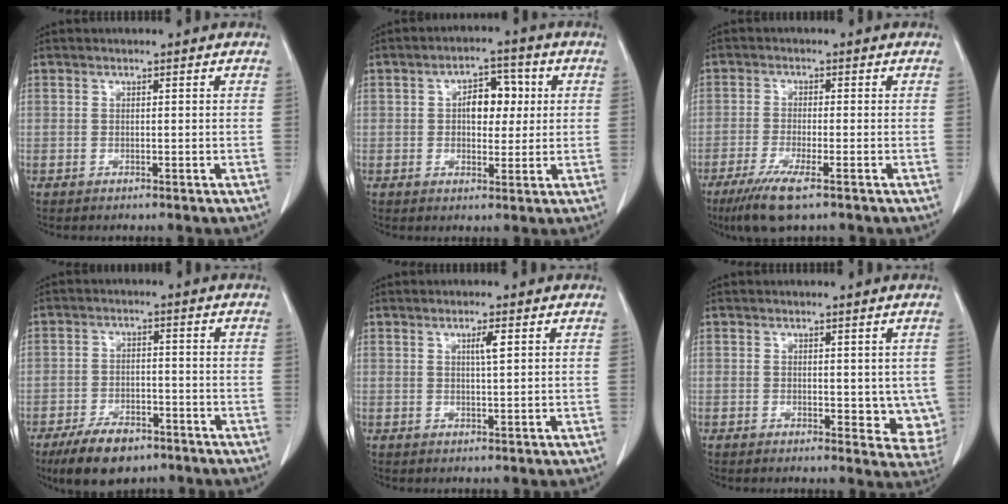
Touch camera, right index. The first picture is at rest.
{"total": 6.1, "force": [1.0, 3.6, 4.9], "torque": [-0.075, 0.020, 0.016]}
{"total": 6.6, "force": [-4.1, 0.6, 5.2], "torque": [-0.098, -0.019, -0.070]}
{"total": 8.1, "force": [-5.8, 3.6, 4.4], "torque": [-0.081, -0.004, -0.096]}
{"total": 2.1, "force": [0.8, 0.0, 1.9], "torque": [-0.037, -0.002, 0.014]}
{"total": 6.4, "force": [0.3, 3.4, 5.5], "torque": [-0.048, -0.014, 0.007]}